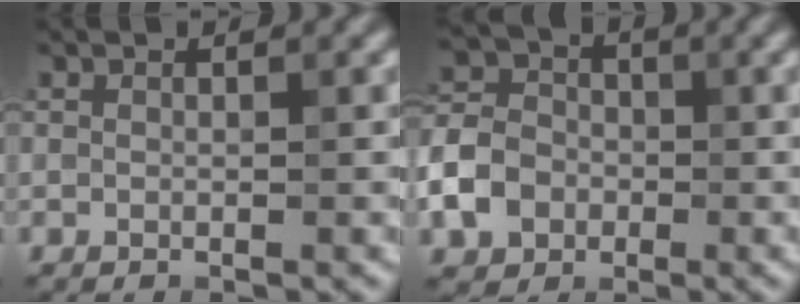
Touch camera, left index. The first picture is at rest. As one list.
[{"total": 4.9, "force": [-1.6, 4.0, 2.2], "torque": [-0.048, 0.006, -0.044]}]